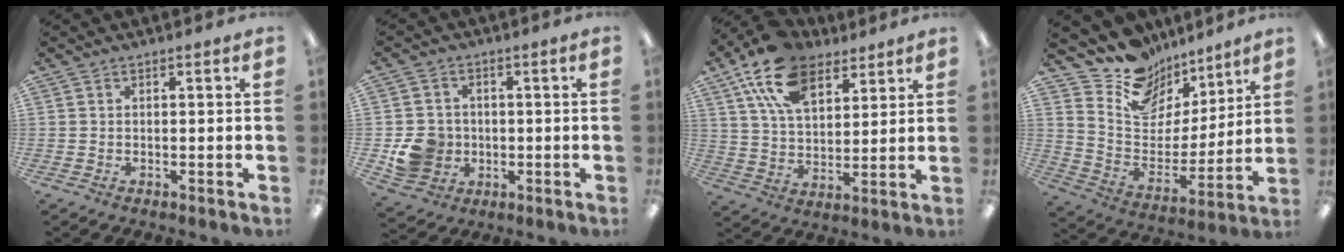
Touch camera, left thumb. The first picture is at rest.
{"total": 8.7, "force": [-1.5, 8.1, 2.7], "torque": [-0.061, 0.017, -0.019]}
{"total": 16.5, "force": [10.2, 9.1, 9.3], "torque": [-0.171, -0.033, 0.188]}
{"total": 14.0, "force": [11.6, 7.6, 1.6], "torque": [-0.060, -0.103, 0.216]}